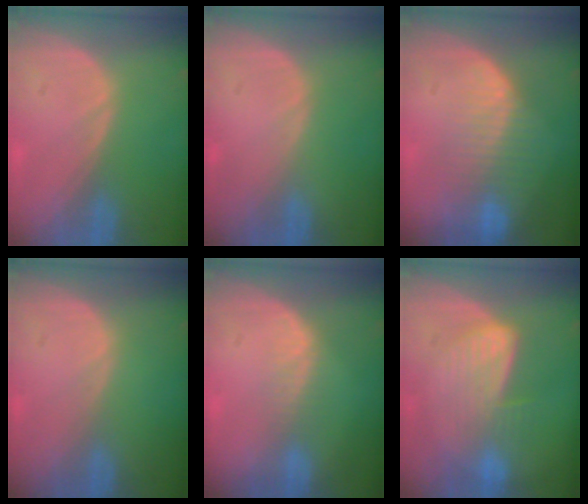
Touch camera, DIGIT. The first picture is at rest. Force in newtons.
{"total": 0.0}
{"total": 8.4, "press": 7.1, "slide": 4.4}
{"total": 0.0}
{"total": 2.5, "press": 2.0, "slide": 1.6}
{"total": 6.5, "press": 6.5, "slide": 0.3}